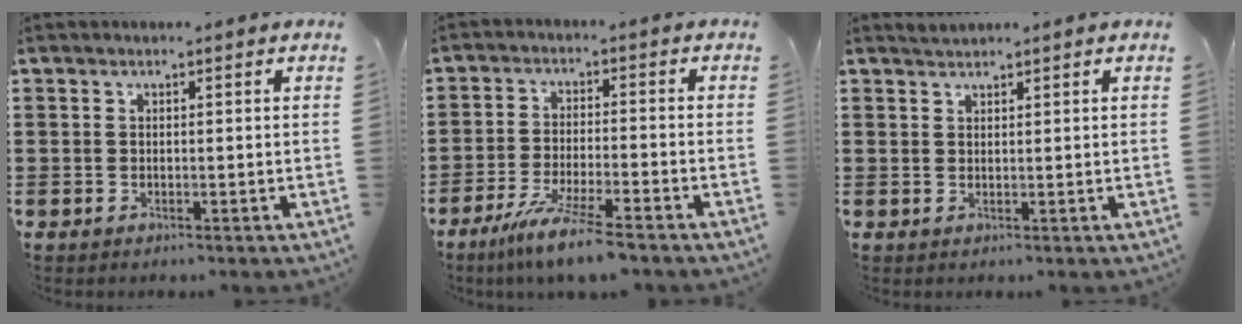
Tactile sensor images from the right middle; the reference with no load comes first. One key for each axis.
{"total": 7.1, "fx": -5.8, "fy": -0.5, "fz": 4.1, "tx": -0.087, "ty": -0.022, "tz": -0.108}
{"total": 1.0, "fx": 1.0, "fy": -0.1, "fz": 0.0, "tx": -0.002, "ty": -0.002, "tz": 0.020}